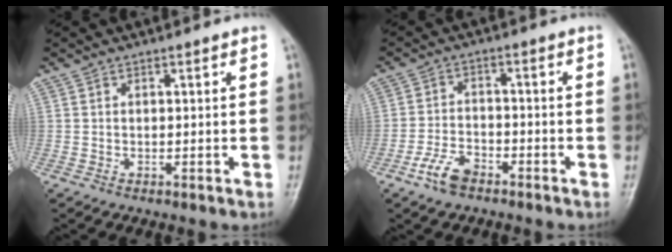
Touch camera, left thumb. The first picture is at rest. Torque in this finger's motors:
{"motor_torque": [-0.45, 0.76, 0.58, 0.53, 0.01]}